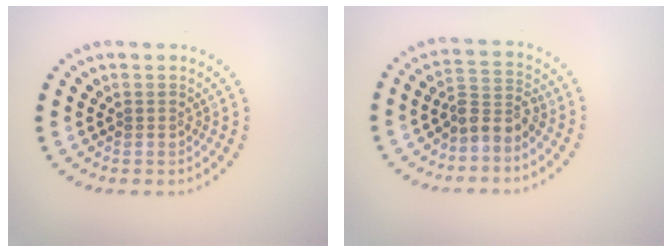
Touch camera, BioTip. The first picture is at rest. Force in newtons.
{"total": 2.6, "press": 1.9, "slide": 1.8}